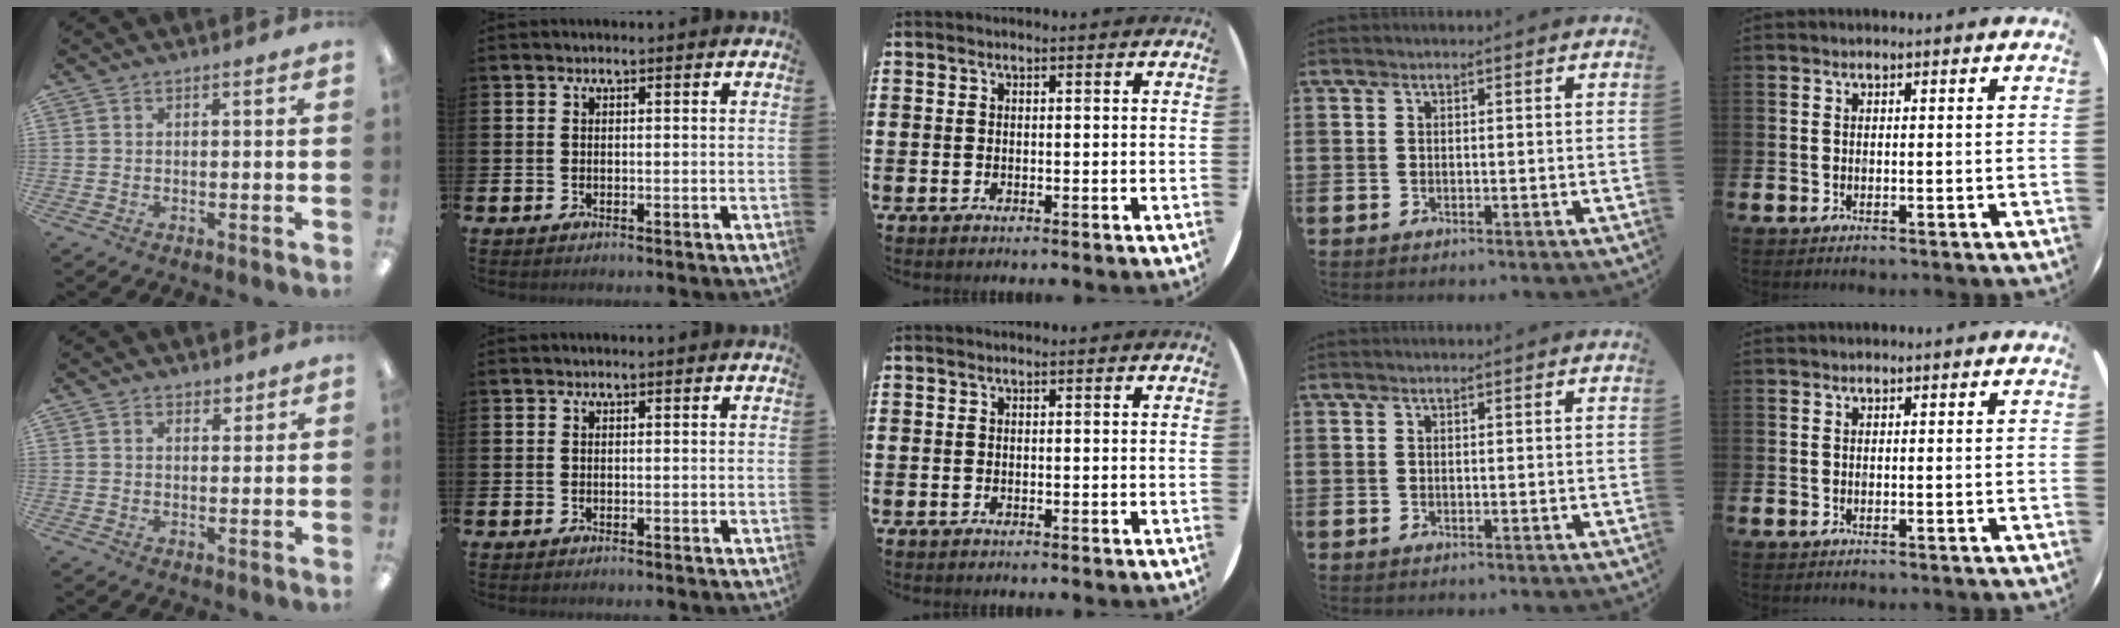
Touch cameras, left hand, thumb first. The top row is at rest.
{"thumb": {"total": 2.3, "force": [1.7, 1.5, 0.5], "torque": [0.006, -0.005, 0.029]}}